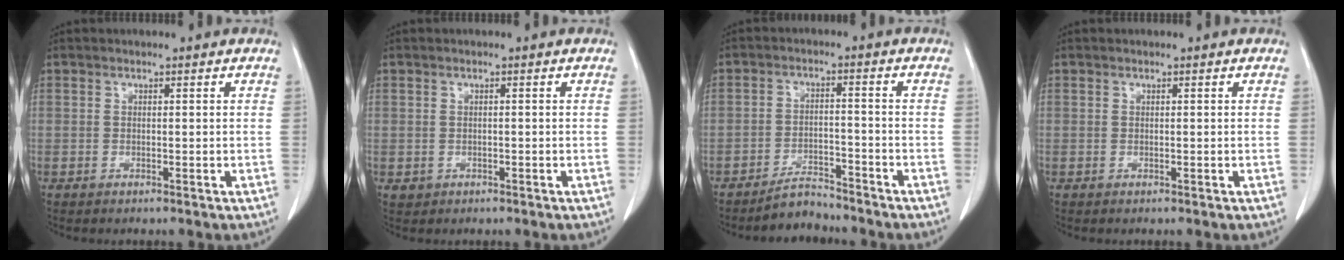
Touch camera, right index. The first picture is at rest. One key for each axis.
{"total": 1.9, "fx": -0.5, "fy": 1.7, "fz": 0.7, "tx": -0.015, "ty": 0.004, "tz": 0.001}
{"total": 5.0, "fx": -4.8, "fy": 1.4, "fz": 0.9, "tx": -0.019, "ty": -0.002, "tz": -0.079}
{"total": 0.0}